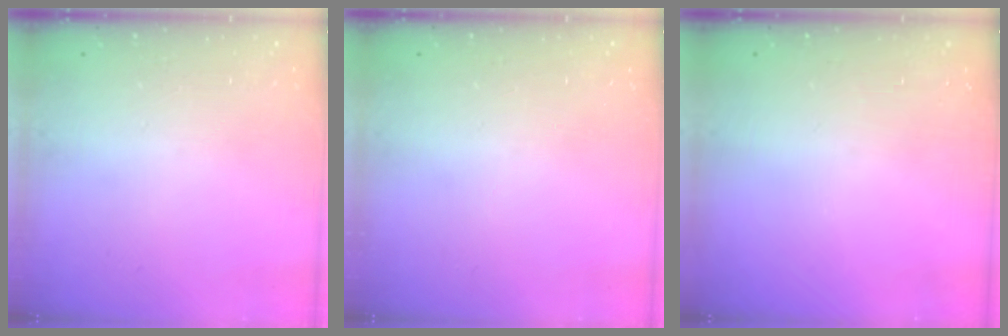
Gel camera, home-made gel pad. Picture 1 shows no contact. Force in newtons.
{"total": 0.0}
{"total": 0.0}